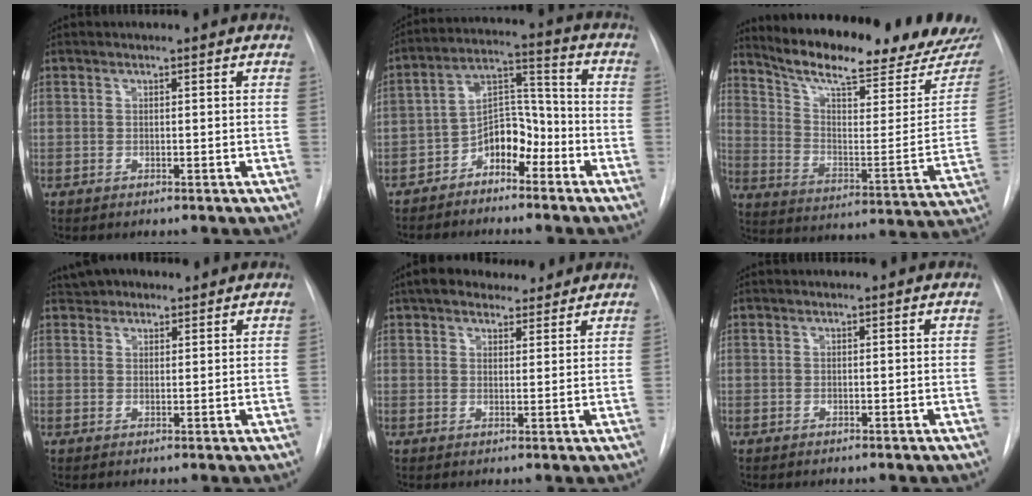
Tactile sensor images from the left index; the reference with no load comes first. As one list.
[{"total": 8.1, "force": [-4.9, 4.4, 4.8], "torque": [-0.083, 0.032, -0.088]}, {"total": 23.8, "force": [21.3, 2.5, 10.1], "torque": [-0.160, -0.078, 0.292]}, {"total": 3.7, "force": [3.0, 2.0, 0.9], "torque": [-0.016, 0.024, 0.049]}, {"total": 8.8, "force": [7.4, 3.6, 3.2], "torque": [-0.038, 0.028, 0.111]}, {"total": 0.0}]